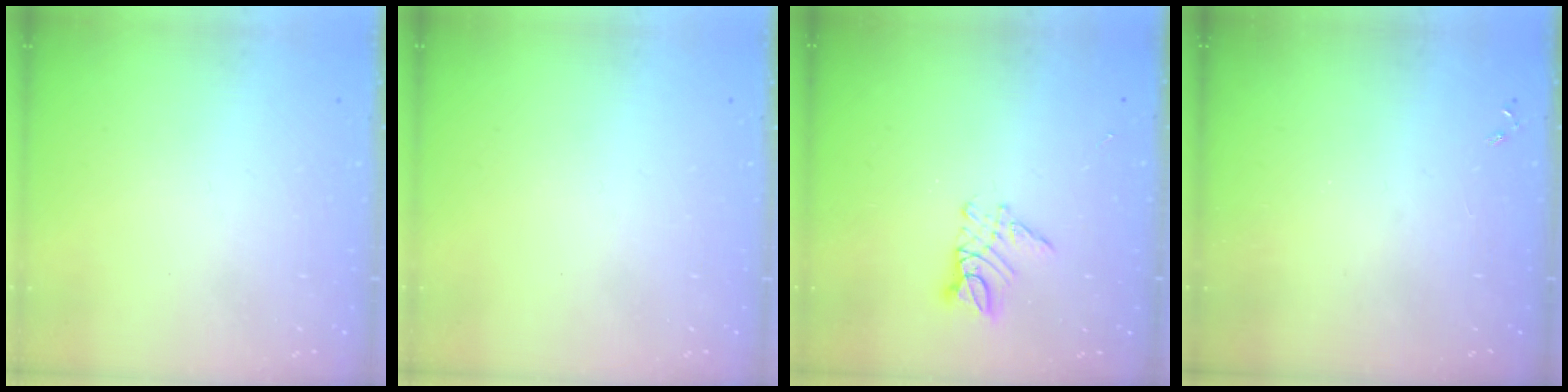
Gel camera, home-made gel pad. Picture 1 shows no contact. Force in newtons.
{"total": 0.0}
{"total": 7.7, "press": 7.7, "slide": 0.5}
{"total": 0.0}